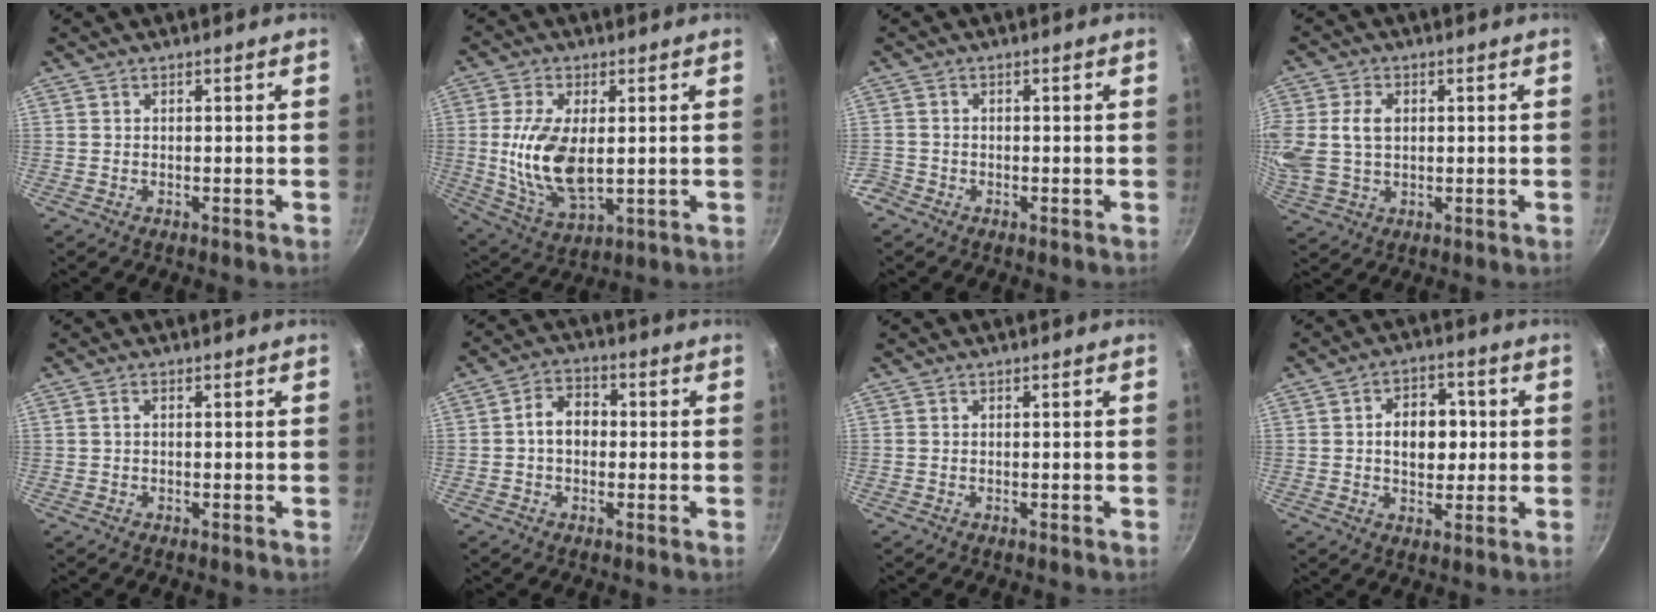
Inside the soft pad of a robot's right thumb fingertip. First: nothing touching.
{"total": 13.5, "force": [0.7, 7.0, 11.5], "torque": [-0.222, -0.013, 0.019]}
{"total": 2.4, "force": [-1.5, 1.8, 0.4], "torque": [-0.013, 0.007, -0.032]}
{"total": 10.5, "force": [1.3, 7.7, 7.0], "torque": [-0.154, 0.008, 0.025]}
{"total": 0.8, "force": [0.1, 0.4, 0.7], "torque": [-0.013, 0.004, 0.001]}
{"total": 6.0, "force": [-0.2, 4.6, 3.9], "torque": [-0.039, 0.020, -0.013]}
{"total": 0.0}
{"total": 9.1, "force": [0.7, 6.5, 6.4], "torque": [-0.057, 0.008, 0.006]}